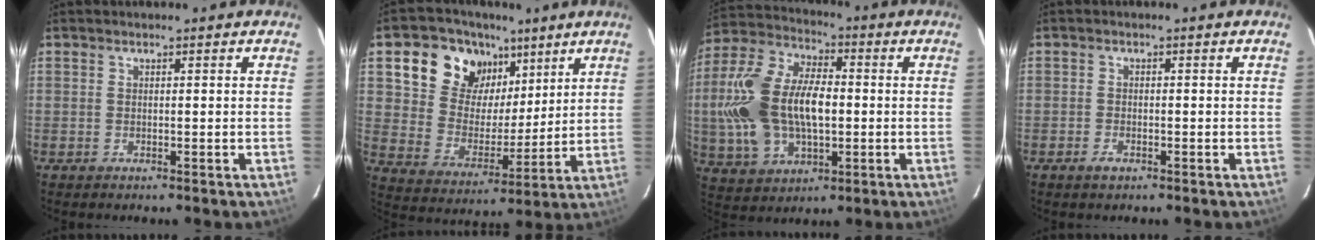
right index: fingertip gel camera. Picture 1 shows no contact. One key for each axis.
{"total": 15.2, "fx": 8.5, "fy": 11.2, "fz": 5.6, "tx": -0.123, "ty": 0.024, "tz": 0.158}
{"total": 19.3, "fx": -1.0, "fy": 11.3, "fz": 15.6, "tx": -0.340, "ty": 0.013, "tz": -0.011}
{"total": 1.7, "fx": -1.1, "fy": 0.8, "fz": 1.0, "tx": -0.019, "ty": -0.001, "tz": -0.021}